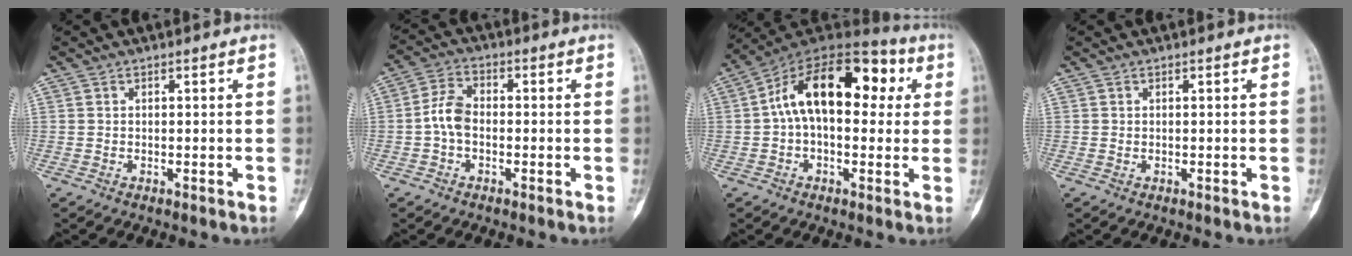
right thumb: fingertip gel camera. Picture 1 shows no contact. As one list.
[{"total": 5.5, "force": [-1.0, 3.5, 4.1], "torque": [-0.078, 0.018, -0.029]}, {"total": 19.3, "force": [3.4, 11.1, 15.4], "torque": [-0.211, 0.044, 0.040]}, {"total": 0.0}]